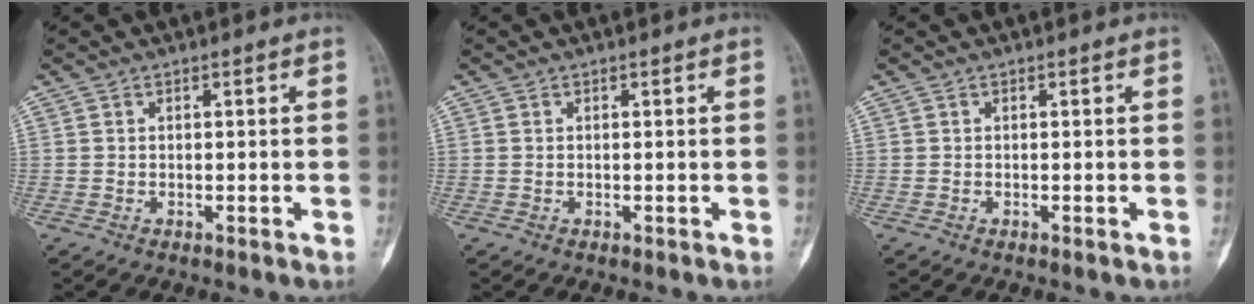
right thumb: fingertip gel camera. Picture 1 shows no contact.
{"total": 0.0}
{"total": 0.0}